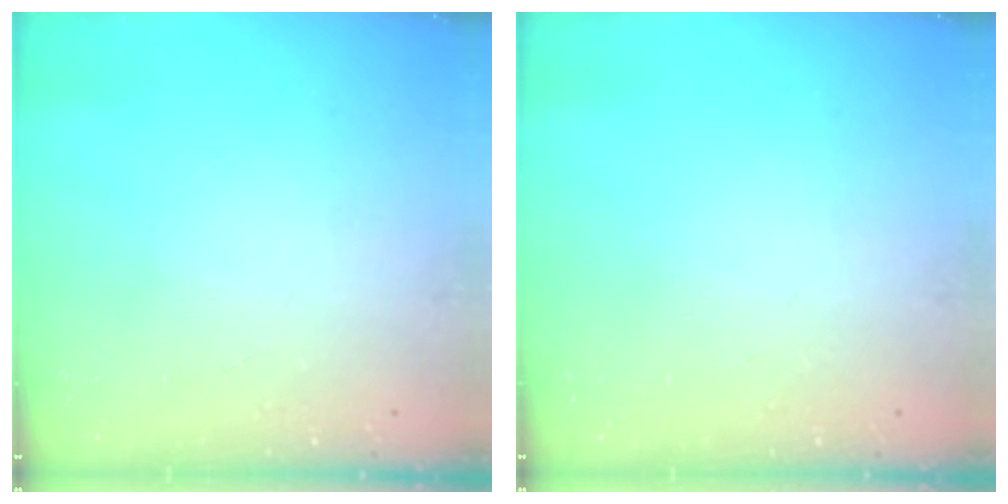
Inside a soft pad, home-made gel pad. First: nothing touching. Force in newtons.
{"total": 0.0}